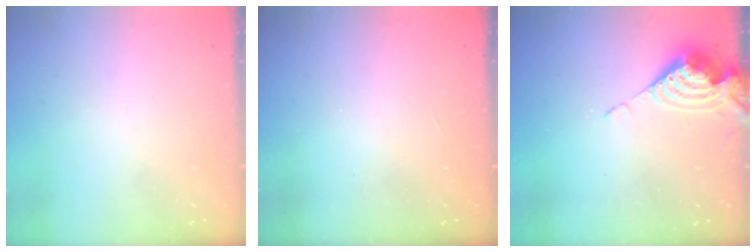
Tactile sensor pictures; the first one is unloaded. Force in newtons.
{"total": 2.1, "press": 2.1, "slide": 0.4}
{"total": 9.8, "press": 9.7, "slide": 1.0}